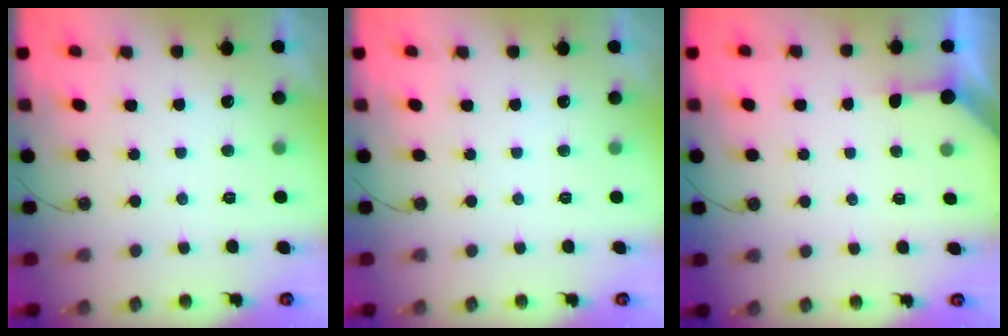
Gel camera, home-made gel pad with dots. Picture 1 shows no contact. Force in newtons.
{"total": 0.0}
{"total": 2.2, "press": 2.2, "slide": 0.3}